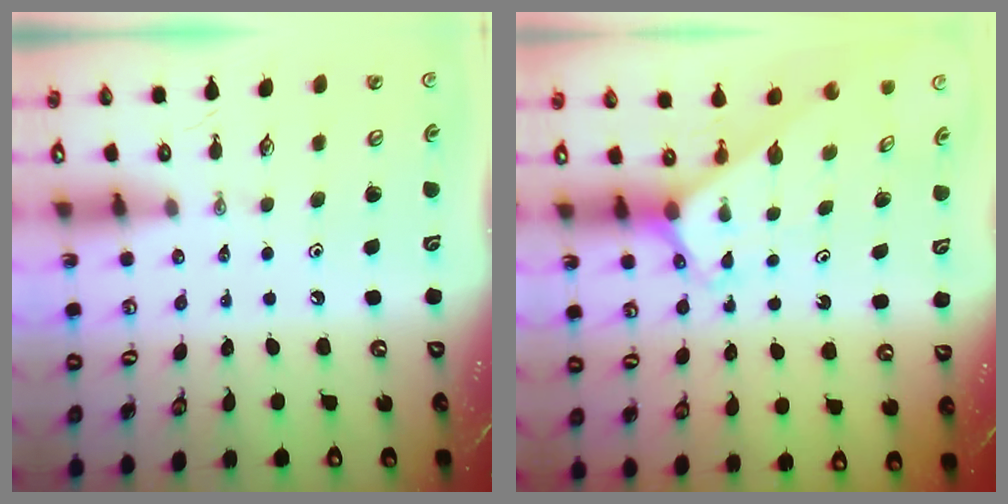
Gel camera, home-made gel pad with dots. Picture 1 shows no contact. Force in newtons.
{"total": 2.7, "press": 2.7, "slide": 0.2}